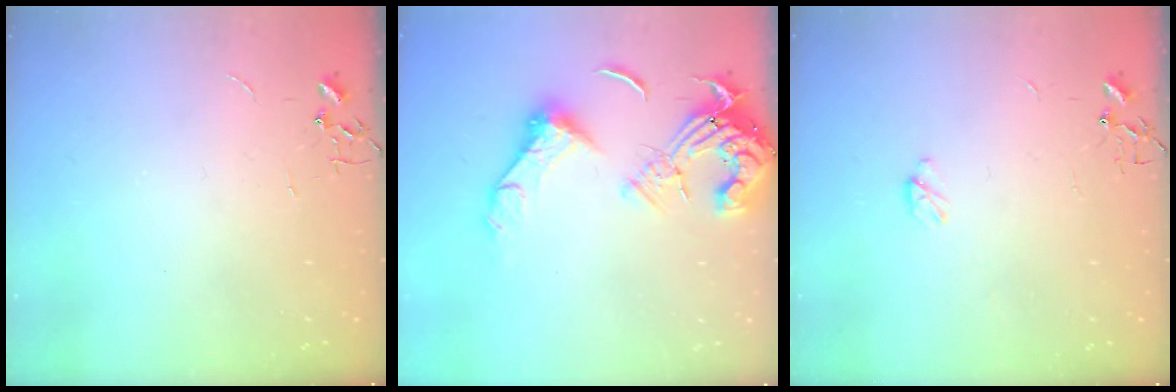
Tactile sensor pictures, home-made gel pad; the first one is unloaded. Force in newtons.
{"total": 15.8, "press": 15.7, "slide": 1.9}
{"total": 3.2, "press": 3.2, "slide": 0.4}